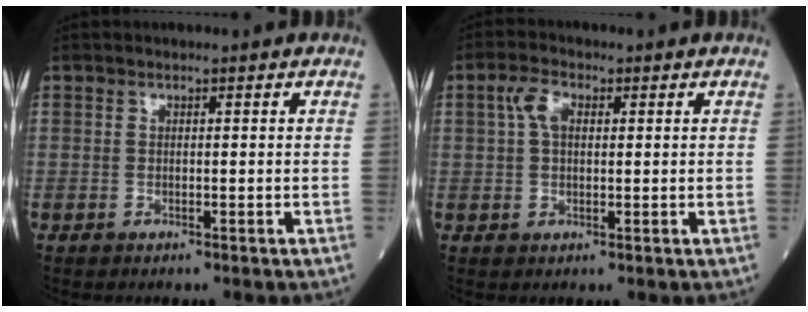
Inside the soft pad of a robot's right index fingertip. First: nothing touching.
{"total": 3.7, "force": [1.1, 2.0, 2.9], "torque": [-0.068, 0.015, 0.022]}